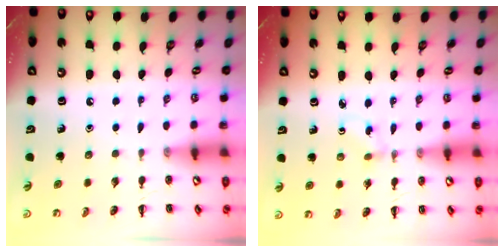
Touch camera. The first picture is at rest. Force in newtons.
{"total": 1.0, "press": 0.8, "slide": 0.6}